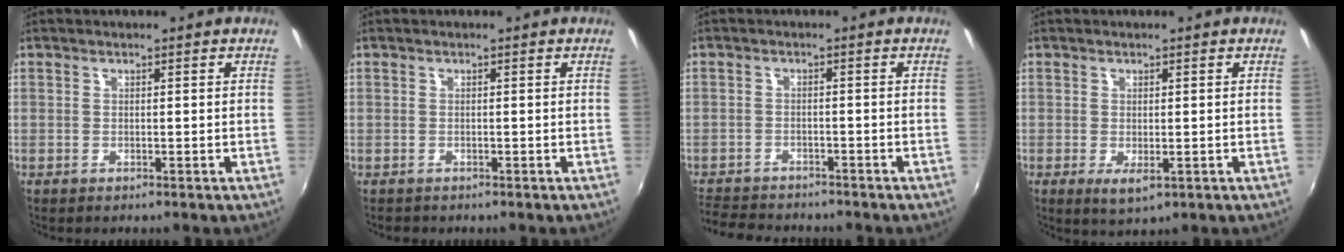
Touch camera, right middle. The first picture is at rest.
{"total": 0.9, "force": [-0.6, 0.7, -0.2], "torque": [0.000, 0.002, -0.009]}
{"total": 7.3, "force": [-6.6, 2.7, 1.6], "torque": [-0.059, 0.001, -0.112]}
{"total": 3.1, "force": [-0.7, 1.4, 2.6], "torque": [-0.045, -0.012, -0.007]}